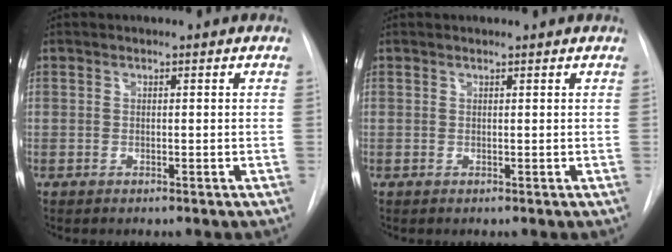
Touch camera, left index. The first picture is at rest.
{"total": 0.8, "force": [0.8, 0.0, 0.0], "torque": [-0.007, 0.009, 0.013]}